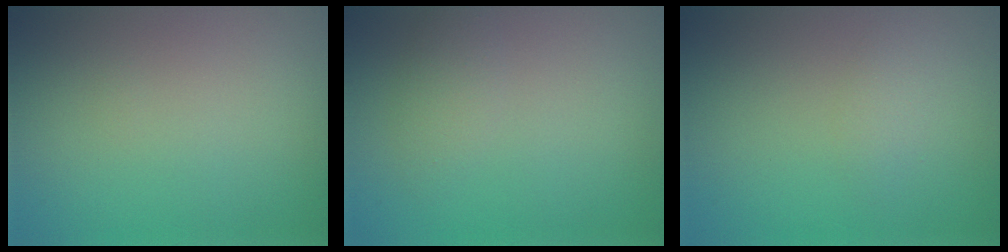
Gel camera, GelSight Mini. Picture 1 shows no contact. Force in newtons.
{"total": 1.6, "press": 1.6, "slide": 0.1}
{"total": 1.1, "press": 1.1, "slide": 0.1}